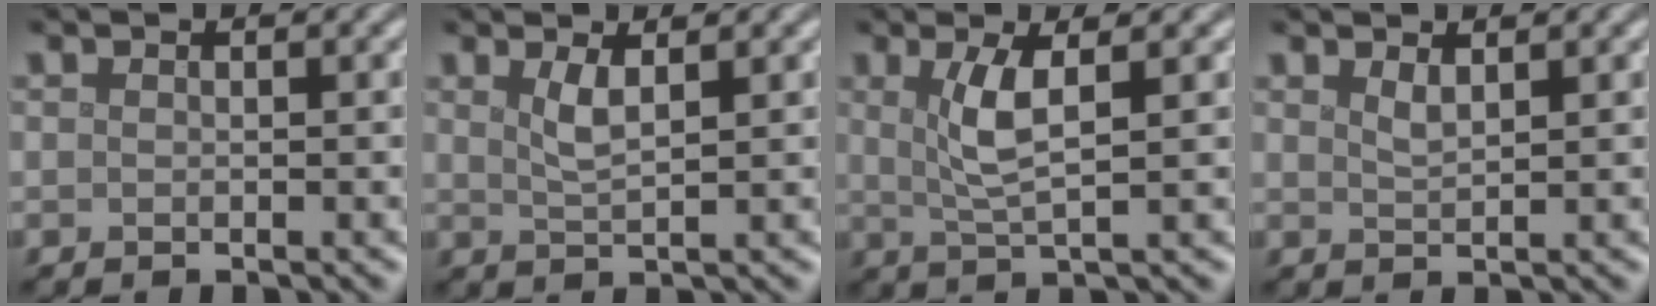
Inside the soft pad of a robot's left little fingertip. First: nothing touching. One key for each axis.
{"total": 2.1, "fx": 1.0, "fy": 0.5, "fz": 1.7, "tx": -0.032, "ty": -0.003, "tz": 0.019}
{"total": 3.6, "fx": 1.0, "fy": 0.8, "fz": 3.3, "tx": -0.068, "ty": -0.002, "tz": 0.023}
{"total": 1.3, "fx": 1.0, "fy": 0.3, "fz": 0.8, "tx": -0.015, "ty": -0.001, "tz": 0.018}